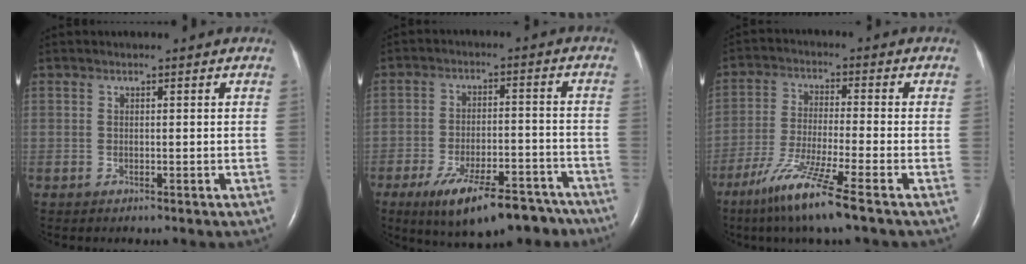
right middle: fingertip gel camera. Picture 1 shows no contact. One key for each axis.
{"total": 15.8, "fx": -11.6, "fy": 5.5, "fz": 9.2, "tx": -0.116, "ty": 0.014, "tz": -0.173}
{"total": 10.0, "fx": -6.3, "fy": -0.8, "fz": 7.7, "tx": -0.159, "ty": -0.036, "tz": -0.122}